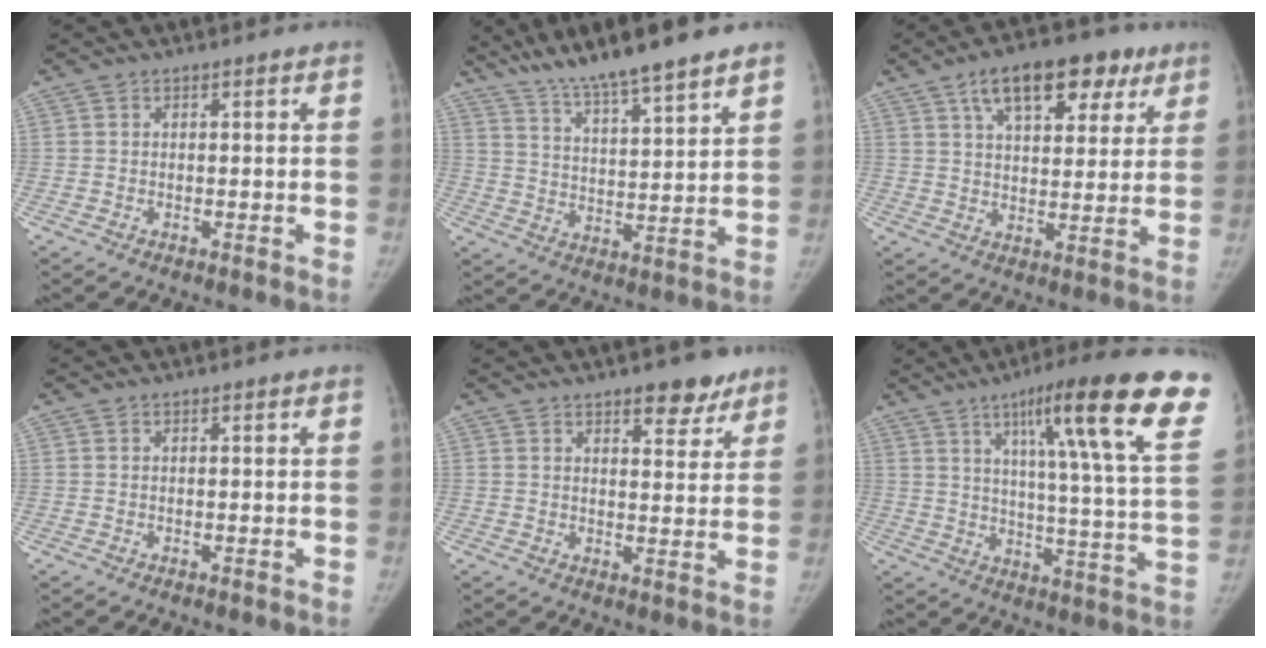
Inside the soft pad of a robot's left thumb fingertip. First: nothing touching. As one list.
[{"total": 14.7, "force": [11.7, 1.7, 8.7], "torque": [-0.128, -0.053, 0.201]}, {"total": 15.0, "force": [8.2, 7.7, 10.0], "torque": [-0.106, -0.009, 0.124]}, {"total": 0.0}, {"total": 6.7, "force": [4.7, 2.9, 3.7], "torque": [-0.018, -0.026, 0.062]}, {"total": 25.6, "force": [13.7, 3.0, 21.4], "torque": [-0.290, -0.039, 0.187]}]